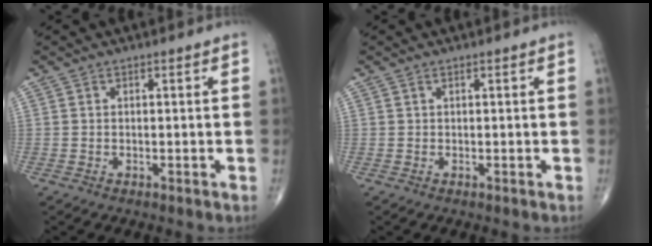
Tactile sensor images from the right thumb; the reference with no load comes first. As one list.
[{"total": 0.0}]